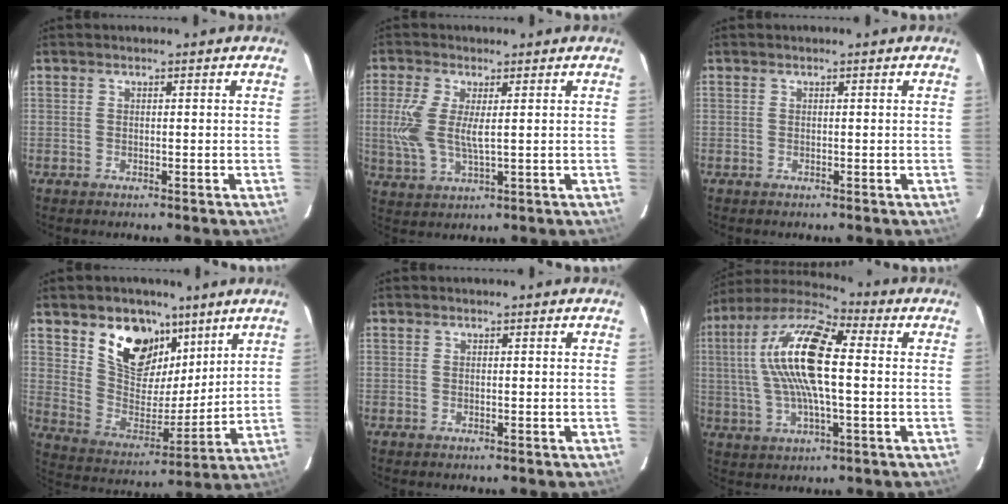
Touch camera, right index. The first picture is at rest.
{"total": 3.5, "force": [0.1, 1.9, 2.9], "torque": [-0.067, -0.001, 0.002]}
{"total": 0.0}
{"total": 15.5, "force": [9.3, 9.8, 7.5], "torque": [-0.149, -0.001, 0.175]}
{"total": 0.0}
{"total": 17.2, "force": [1.9, 5.3, 16.2], "torque": [-0.313, 0.018, 0.023]}